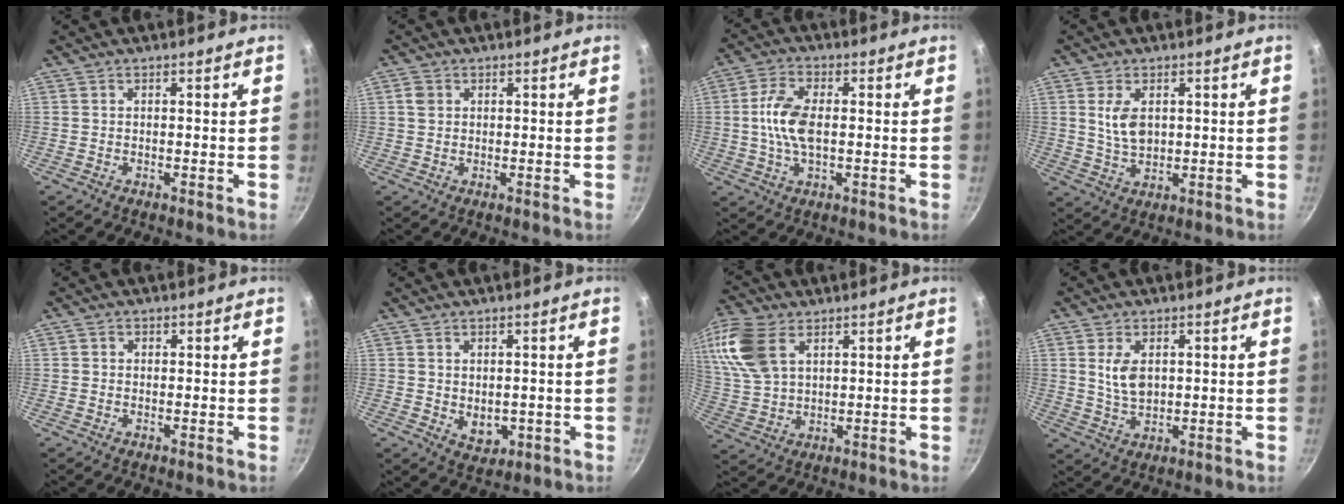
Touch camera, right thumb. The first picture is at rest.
{"total": 2.3, "force": [0.7, 1.9, 1.1], "torque": [-0.012, 0.003, 0.011]}
{"total": 8.5, "force": [0.1, 4.4, 7.3], "torque": [-0.145, 0.011, -0.002]}
{"total": 5.9, "force": [1.4, 3.6, 4.5], "torque": [-0.073, -0.014, 0.031]}
{"total": 0.9, "force": [0.2, 0.8, 0.2], "torque": [0.000, 0.001, 0.002]}
{"total": 4.3, "force": [0.1, 3.3, 2.7], "torque": [-0.029, -0.009, 0.013]}
{"total": 13.3, "force": [6.1, 7.8, 8.9], "torque": [-0.185, -0.006, 0.128]}
{"total": 5.7, "force": [1.4, 3.4, 4.4], "torque": [-0.073, -0.015, 0.032]}